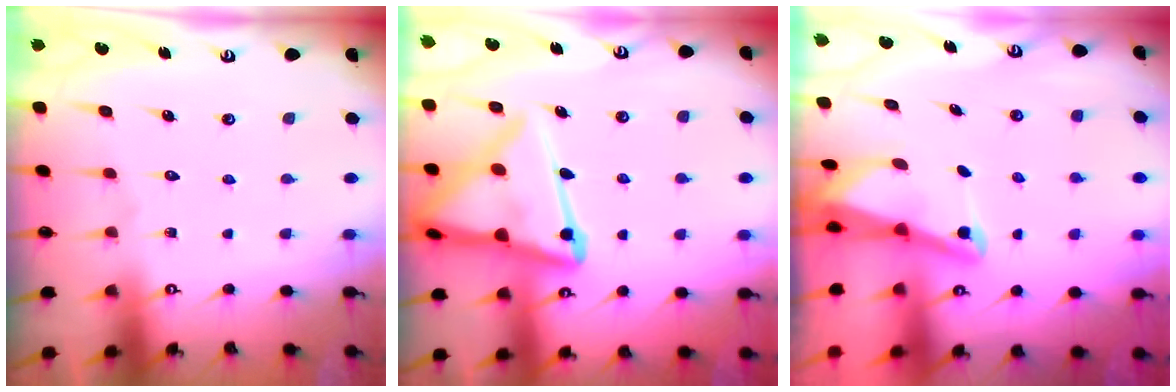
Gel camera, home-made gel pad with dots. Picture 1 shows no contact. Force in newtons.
{"total": 16.7, "press": 16.6, "slide": 1.6}
{"total": 2.5, "press": 2.4, "slide": 0.6}